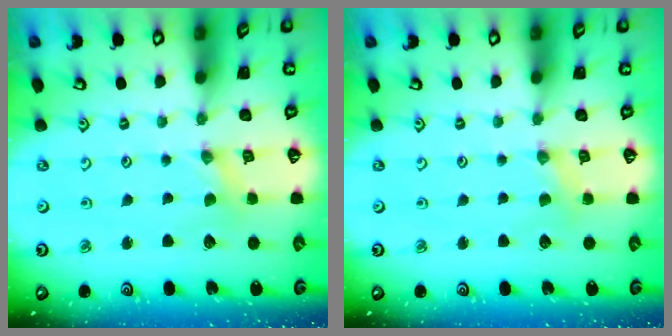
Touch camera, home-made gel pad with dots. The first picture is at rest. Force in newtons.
{"total": 2.2, "press": 2.2, "slide": 0.4}